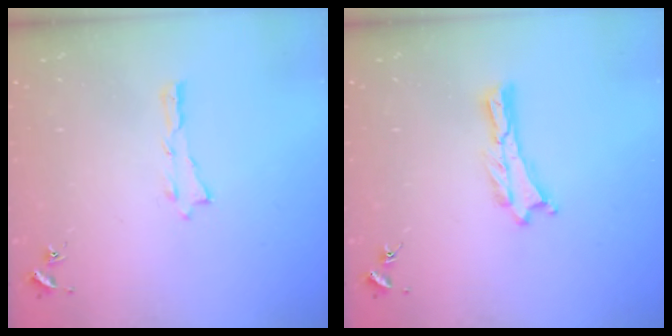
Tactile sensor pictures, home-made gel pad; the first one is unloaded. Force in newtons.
{"total": 0.0}